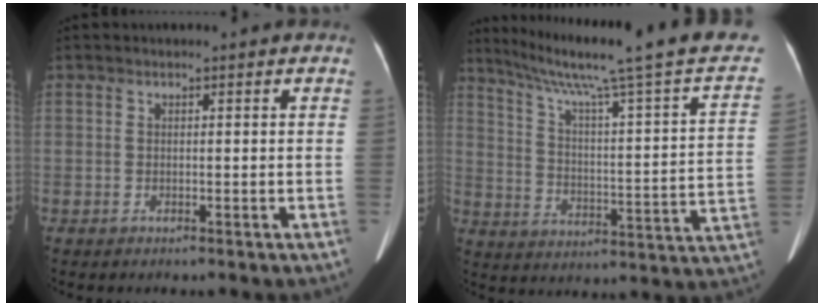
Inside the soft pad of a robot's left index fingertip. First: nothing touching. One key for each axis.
{"total": 24.2, "fx": 19.5, "fy": -1.1, "fz": 14.3, "tx": -0.224, "ty": -0.043, "tz": 0.258}